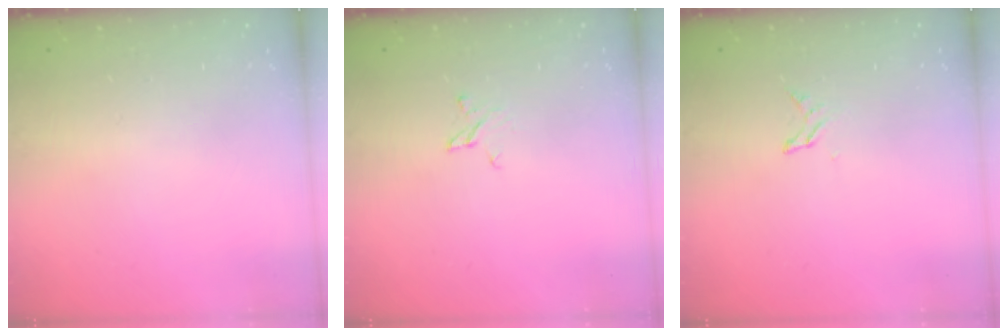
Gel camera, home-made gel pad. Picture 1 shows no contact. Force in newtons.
{"total": 2.4, "press": 2.4, "slide": 0.2}
{"total": 2.9, "press": 2.9, "slide": 0.3}